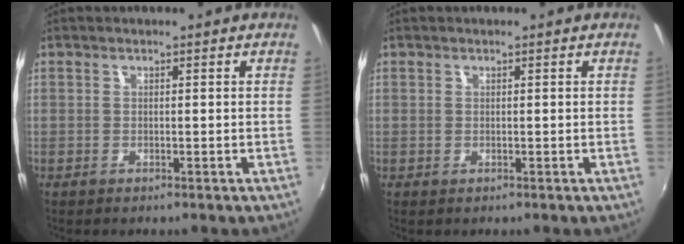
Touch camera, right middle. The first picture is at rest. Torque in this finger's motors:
{"motor_torque": [0.04, -0.04, 0.01, 0.00]}